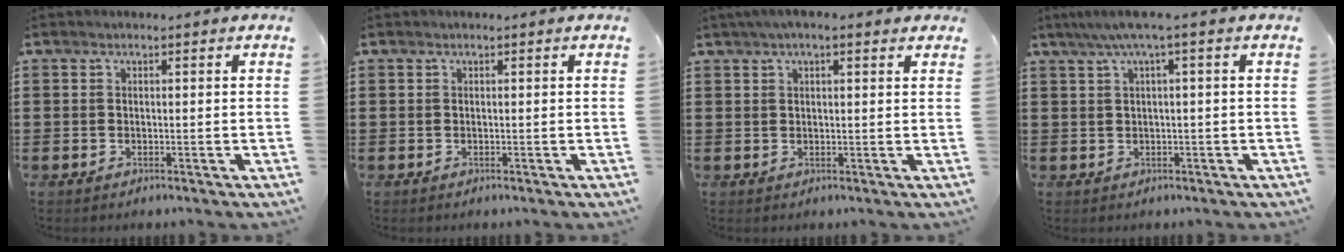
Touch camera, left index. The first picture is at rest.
{"total": 0.0}
{"total": 2.8, "force": [1.8, 0.5, 2.0], "torque": [-0.042, 0.007, 0.032]}
{"total": 2.8, "force": [0.0, 0.2, 2.8], "torque": [-0.050, 0.000, -0.003]}